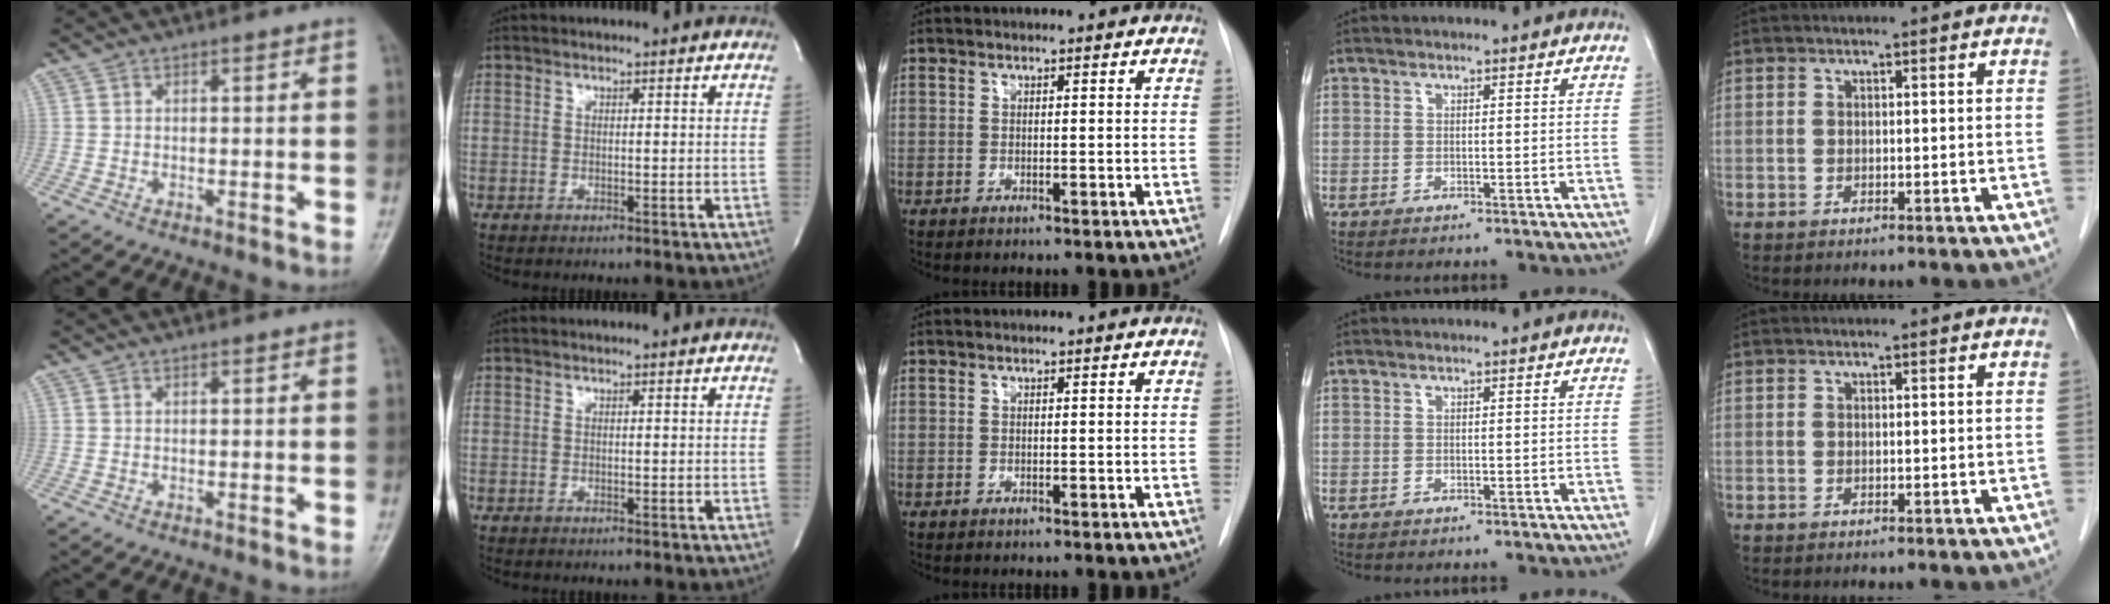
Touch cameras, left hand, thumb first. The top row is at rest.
{}